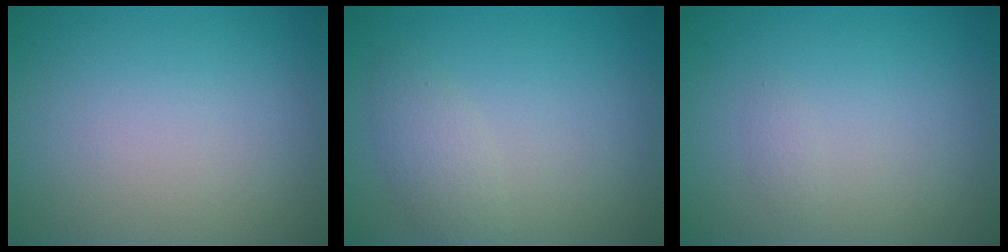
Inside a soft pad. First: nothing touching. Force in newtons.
{"total": 1.9, "press": 1.9, "slide": 0.1}
{"total": 0.6, "press": 0.6, "slide": 0.0}